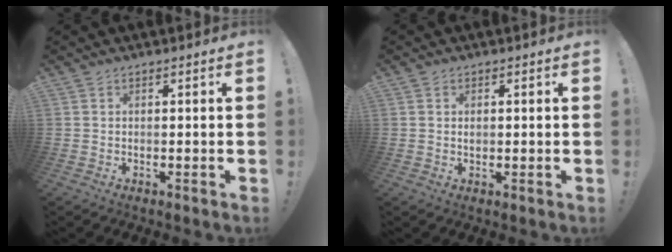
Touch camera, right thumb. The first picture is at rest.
{"total": 0.8, "force": [0.2, 0.8, 0.2], "torque": [0.001, 0.003, 0.002]}